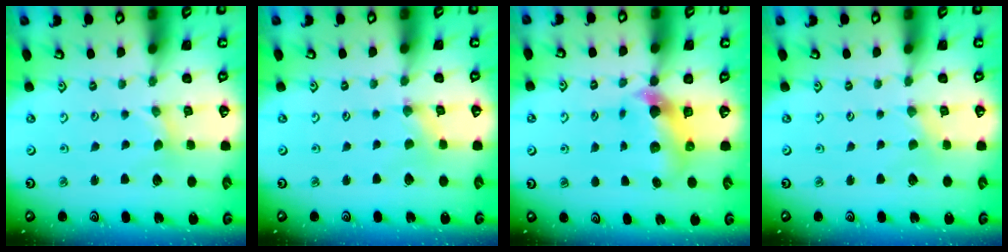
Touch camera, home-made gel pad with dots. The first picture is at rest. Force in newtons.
{"total": 0.9, "press": 0.9, "slide": 0.2}
{"total": 5.9, "press": 5.9, "slide": 0.5}
{"total": 0.0}